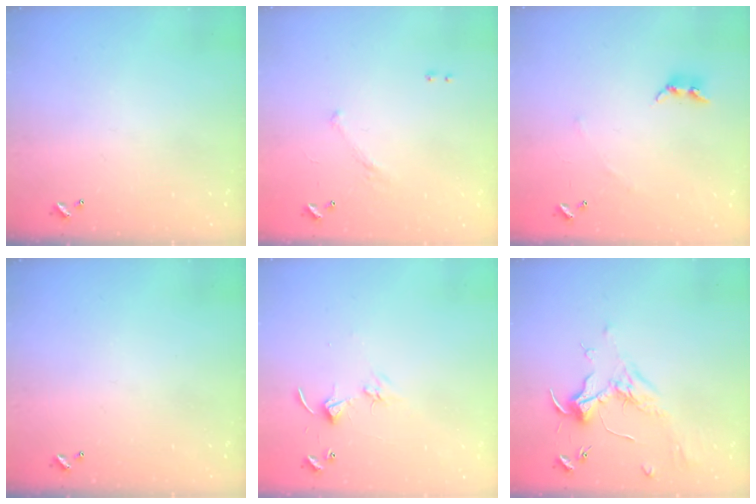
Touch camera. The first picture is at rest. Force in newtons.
{"total": 5.9, "press": 5.9, "slide": 0.8}
{"total": 3.6, "press": 3.6, "slide": 0.6}
{"total": 0.0}
{"total": 4.2, "press": 4.2, "slide": 0.5}
{"total": 2.0, "press": 1.9, "slide": 0.6}